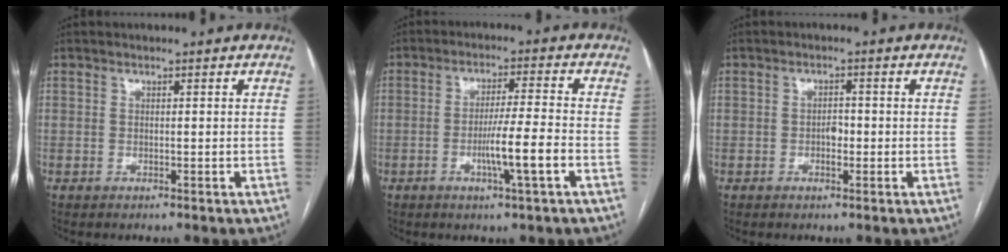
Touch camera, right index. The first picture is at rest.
{"total": 7.3, "force": [-2.5, -0.6, 6.8], "torque": [-0.119, -0.007, -0.045]}
{"total": 1.9, "force": [-0.5, 1.0, 1.6], "torque": [-0.022, 0.005, -0.009]}